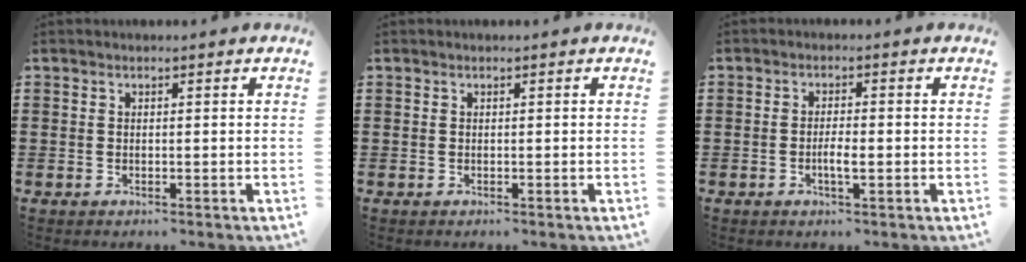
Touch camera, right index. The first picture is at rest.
{"total": 0.0}
{"total": 2.7, "force": [-0.8, 0.5, 2.5], "torque": [-0.043, -0.001, -0.015]}